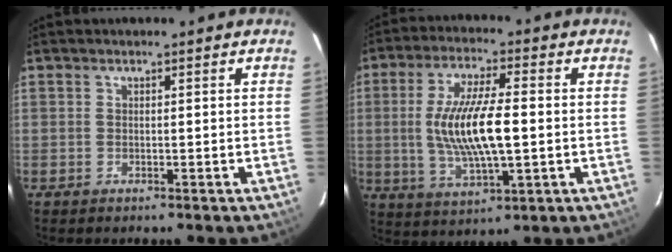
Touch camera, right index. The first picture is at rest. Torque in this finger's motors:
{"motor_torque": [1.11, -0.60, 0.58, 0.21]}